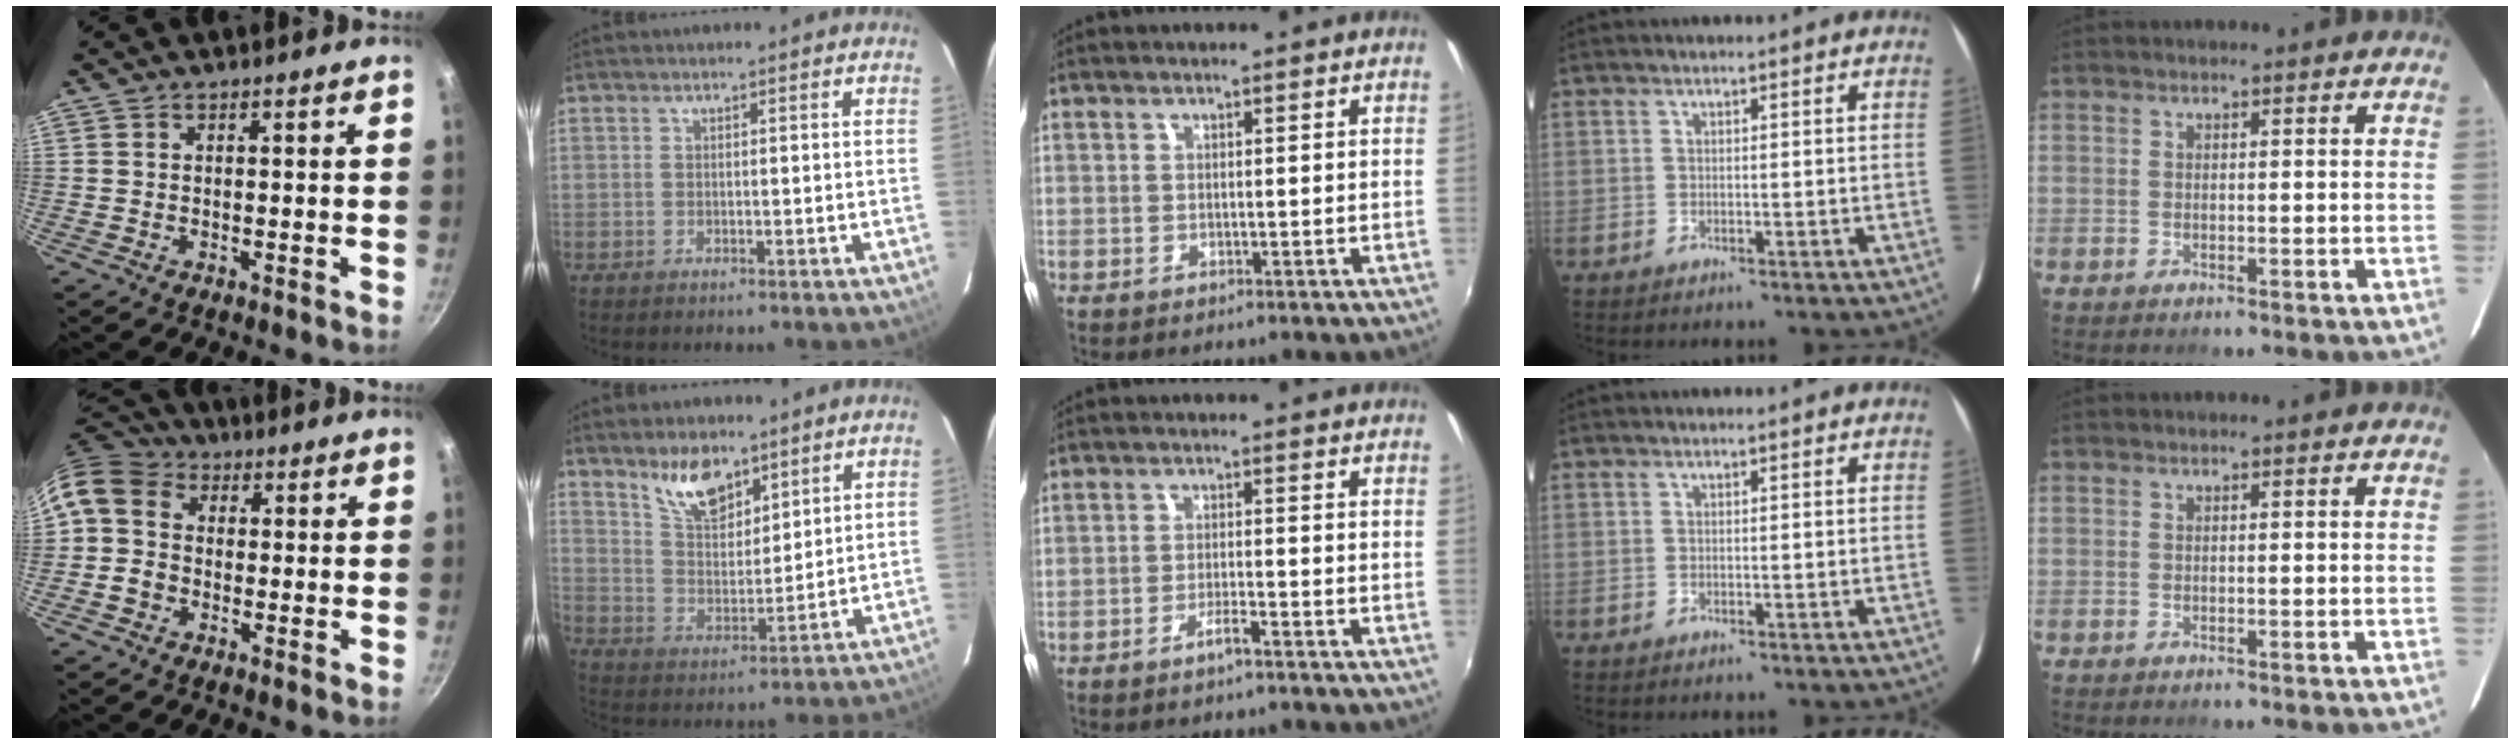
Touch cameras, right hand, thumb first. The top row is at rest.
{"thumb": {"total": 9.6, "force": [0.1, 8.1, 5.1], "torque": [-0.074, 0.019, -0.016]}, "index": {"total": 9.6, "force": [6.8, 4.2, 5.3], "torque": [-0.089, 0.004, 0.135]}, "middle": {"total": 2.5, "force": [-2.1, 0.1, 1.3], "torque": [-0.037, 0.001, -0.036]}}